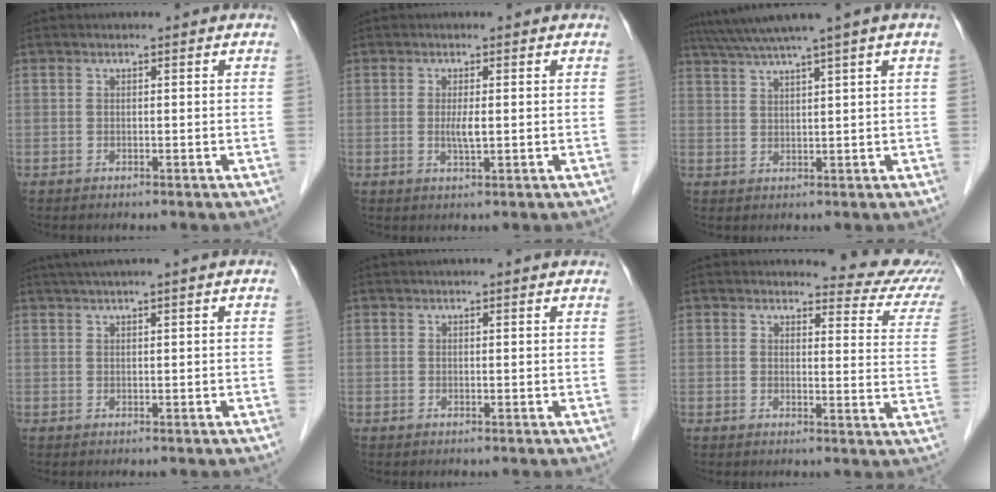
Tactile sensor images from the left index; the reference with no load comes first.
{"total": 2.0, "force": [0.1, 0.3, 2.0], "torque": [-0.045, -0.003, 0.002]}
{"total": 7.7, "force": [5.9, -1.9, 4.6], "torque": [-0.076, 0.026, 0.093]}
{"total": 4.6, "force": [3.7, -1.0, 2.6], "torque": [-0.039, 0.027, 0.065]}
{"total": 5.8, "force": [5.4, 0.1, 2.1], "torque": [-0.028, 0.028, 0.054]}
{"total": 10.8, "force": [10.6, 1.5, 1.5], "torque": [0.008, -0.067, 0.087]}